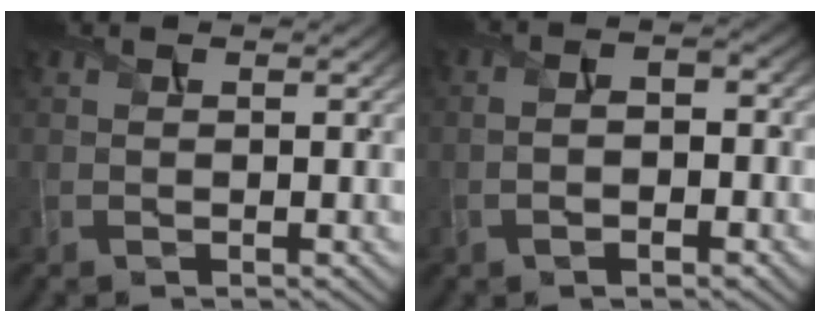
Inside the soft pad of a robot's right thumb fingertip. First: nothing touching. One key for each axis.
{"total": 4.1, "fx": -1.5, "fy": 1.8, "fz": 3.4, "tx": -0.052, "ty": 0.000, "tz": -0.029}